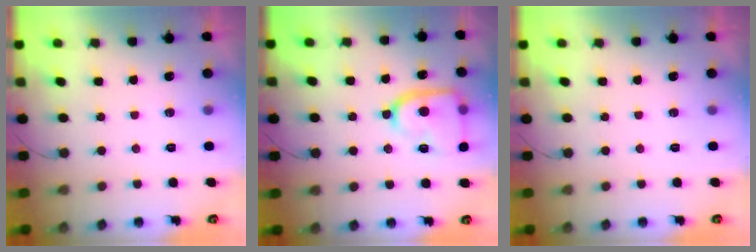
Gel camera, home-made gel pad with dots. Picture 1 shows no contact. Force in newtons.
{"total": 16.4, "press": 16.3, "slide": 1.4}
{"total": 0.0}